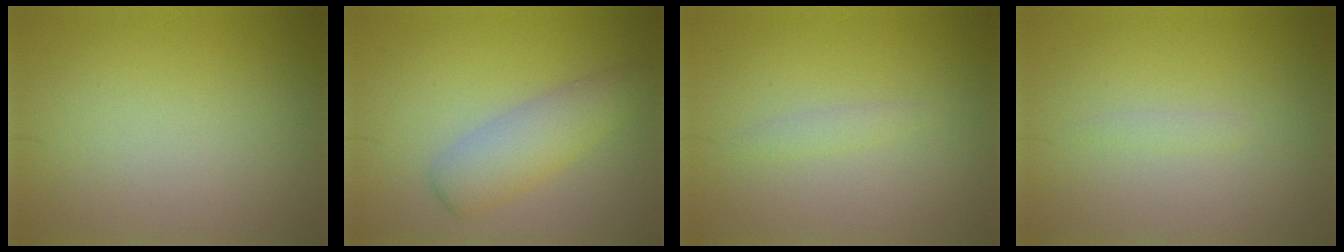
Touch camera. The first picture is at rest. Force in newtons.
{"total": 3.7, "press": 3.7, "slide": 0.1}
{"total": 0.9, "press": 0.9, "slide": 0.0}
{"total": 0.6, "press": 0.6, "slide": 0.1}